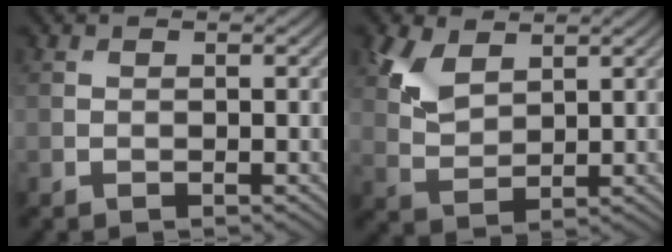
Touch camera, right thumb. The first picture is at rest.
{"total": 5.6, "force": [3.0, 3.2, 3.5], "torque": [-0.088, -0.001, 0.064]}